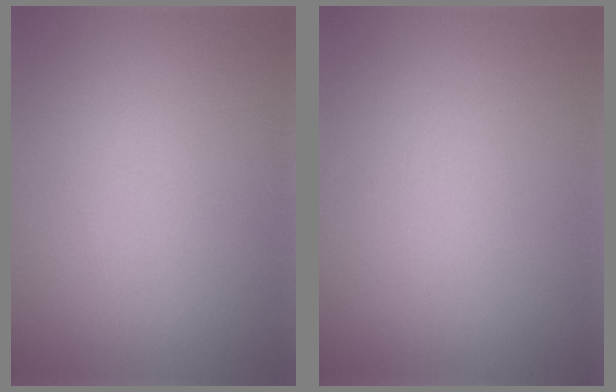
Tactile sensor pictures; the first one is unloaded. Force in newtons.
{"total": 0.0}